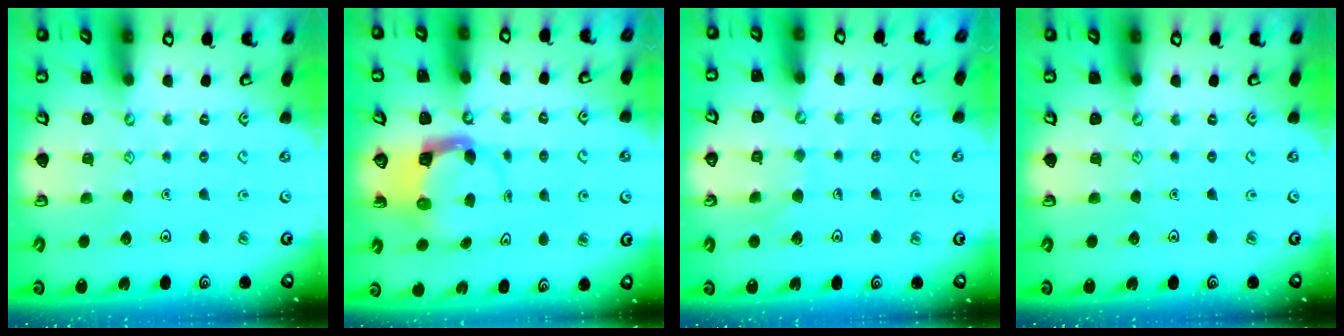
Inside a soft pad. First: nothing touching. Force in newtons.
{"total": 3.7, "press": 3.7, "slide": 0.6}
{"total": 6.4, "press": 6.4, "slide": 0.5}
{"total": 0.0}